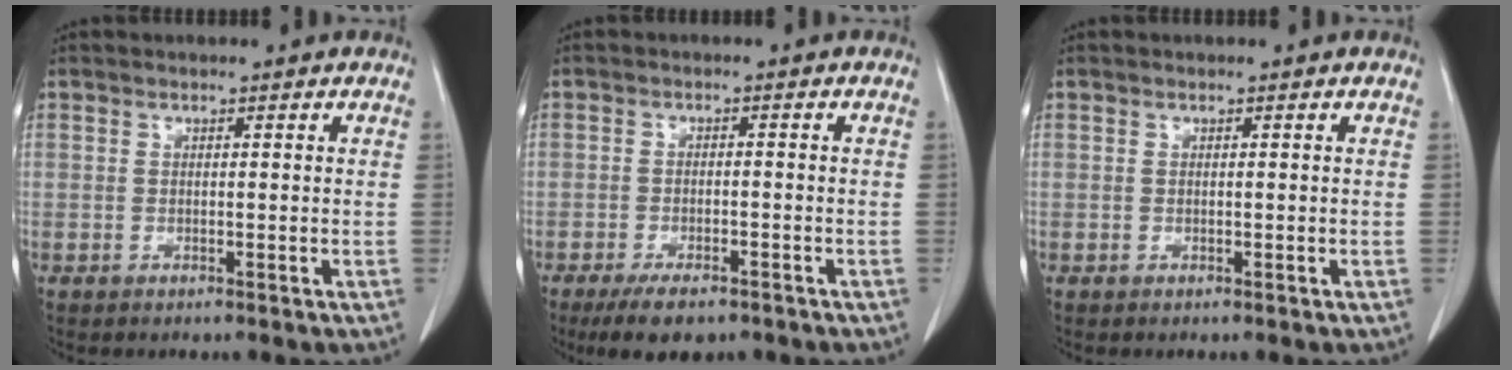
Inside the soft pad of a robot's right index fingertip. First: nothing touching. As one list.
[{"total": 6.4, "force": [-4.8, 2.3, 3.7], "torque": [-0.060, -0.007, -0.075]}, {"total": 0.0}]